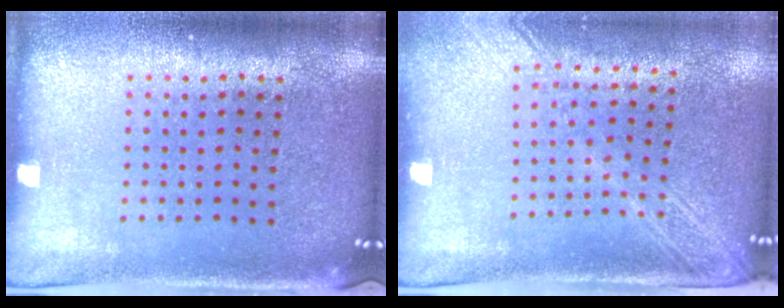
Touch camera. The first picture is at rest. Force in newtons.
{"total": 2.0, "press": 1.7, "slide": 1.1}